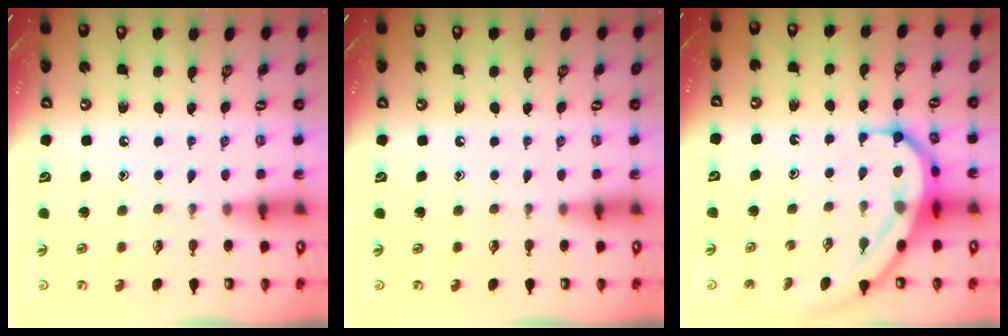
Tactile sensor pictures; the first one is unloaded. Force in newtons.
{"total": 0.0}
{"total": 8.8, "press": 8.8, "slide": 0.6}